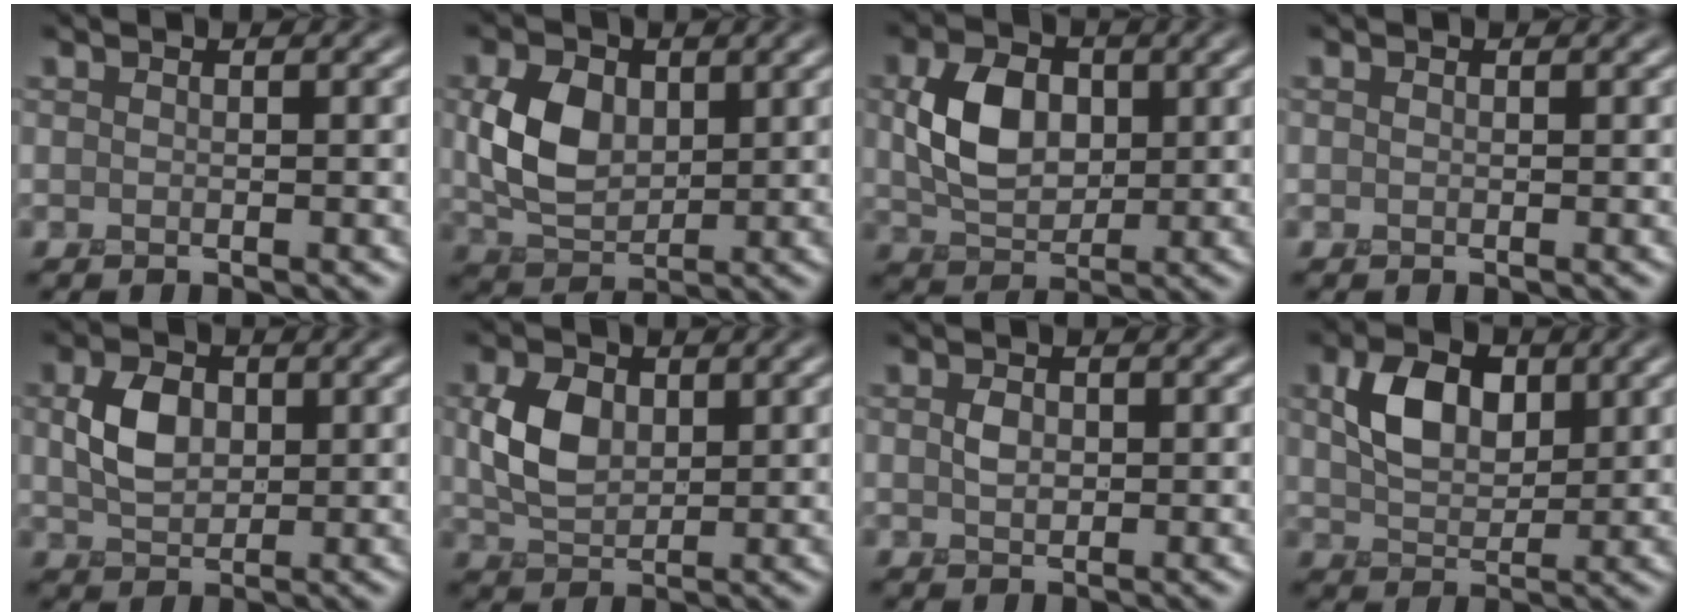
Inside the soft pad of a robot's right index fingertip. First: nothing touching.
{"total": 5.1, "force": [0.3, 3.6, 3.6], "torque": [-0.077, -0.006, 0.005]}
{"total": 5.3, "force": [0.2, 3.7, 3.7], "torque": [-0.077, -0.003, 0.000]}
{"total": 0.0}
{"total": 3.7, "force": [0.2, 2.7, 2.5], "torque": [-0.054, -0.003, -0.001]}
{"total": 4.1, "force": [0.3, 2.9, 2.9], "torque": [-0.064, -0.003, 0.003]}
{"total": 1.2, "force": [-0.1, 1.0, 0.7], "torque": [-0.014, -0.004, -0.004]}
{"total": 4.7, "force": [1.0, 3.2, 3.3], "torque": [-0.069, 0.000, 0.014]}